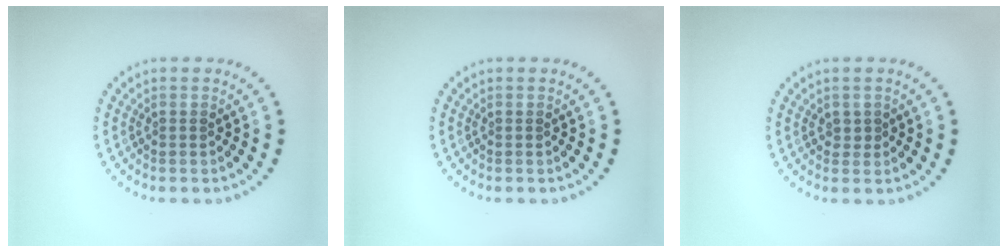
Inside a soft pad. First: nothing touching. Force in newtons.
{"total": 0.0}
{"total": 0.5, "press": 0.5, "slide": 0.2}